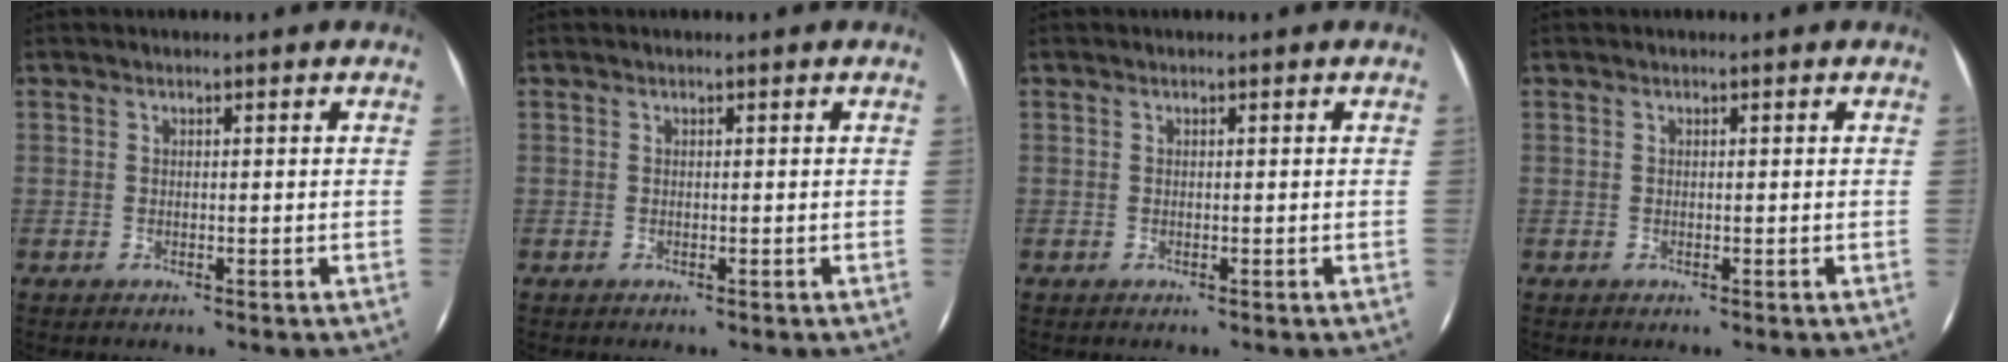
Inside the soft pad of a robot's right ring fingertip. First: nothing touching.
{"total": 0.0}
{"total": 0.0}
{"total": 0.0}